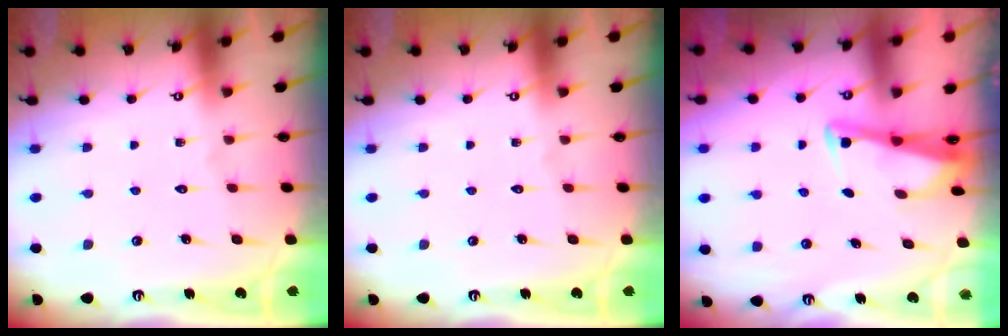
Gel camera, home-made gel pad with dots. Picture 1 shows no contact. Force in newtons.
{"total": 0.0}
{"total": 2.9, "press": 2.9, "slide": 0.3}